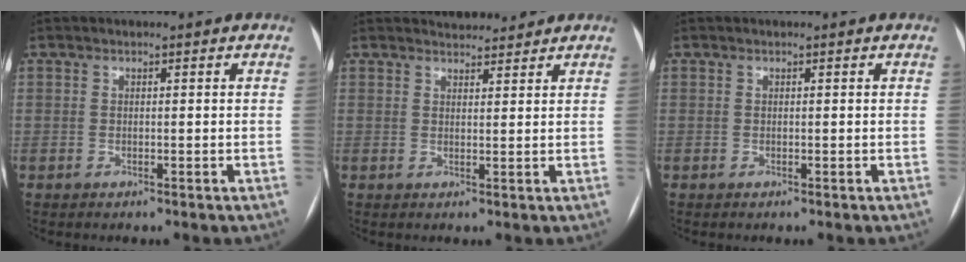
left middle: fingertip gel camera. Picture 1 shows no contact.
{"total": 3.5, "force": [3.5, 0.6, 0.2], "torque": [-0.010, 0.009, 0.051]}
{"total": 0.0}